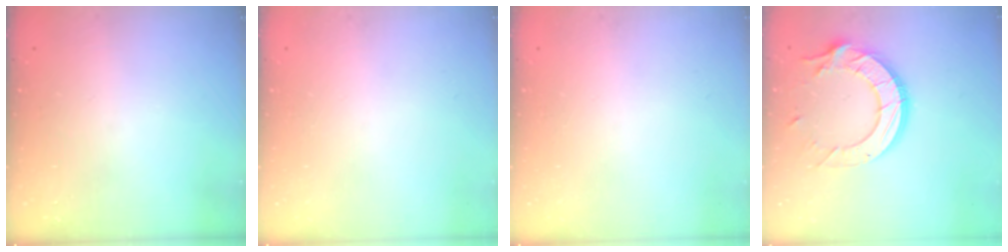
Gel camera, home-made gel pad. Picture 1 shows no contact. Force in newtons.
{"total": 0.0}
{"total": 0.0}
{"total": 15.2, "press": 15.2, "slide": 1.3}